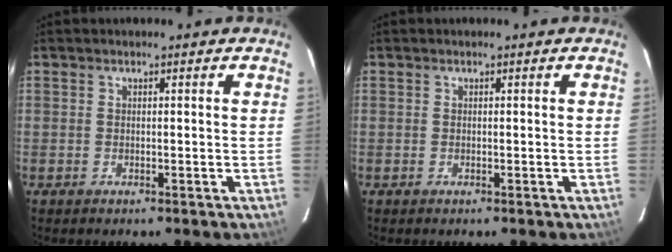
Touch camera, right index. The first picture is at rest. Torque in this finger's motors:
{"motor_torque": [0.00, 0.00, 0.00, 0.00]}